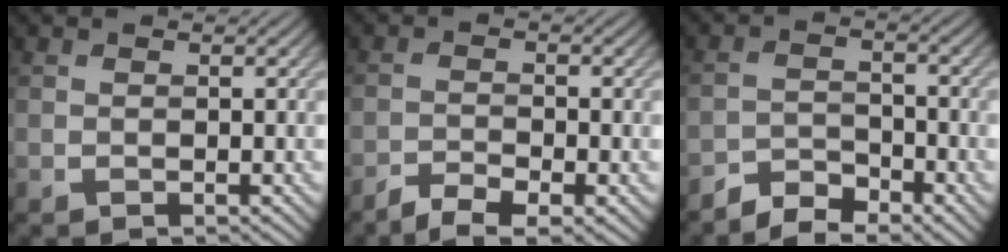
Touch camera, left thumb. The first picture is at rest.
{"total": 4.0, "force": [-3.0, 0.9, 2.4], "torque": [-0.050, -0.006, -0.056]}
{"total": 4.5, "force": [-3.9, 1.6, 1.6], "torque": [-0.025, -0.002, -0.077]}